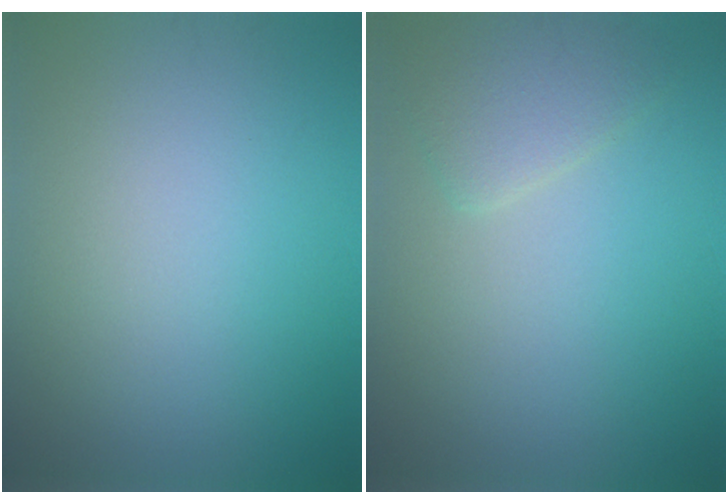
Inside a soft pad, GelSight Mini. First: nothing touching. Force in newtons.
{"total": 2.5, "press": 2.5, "slide": 0.2}